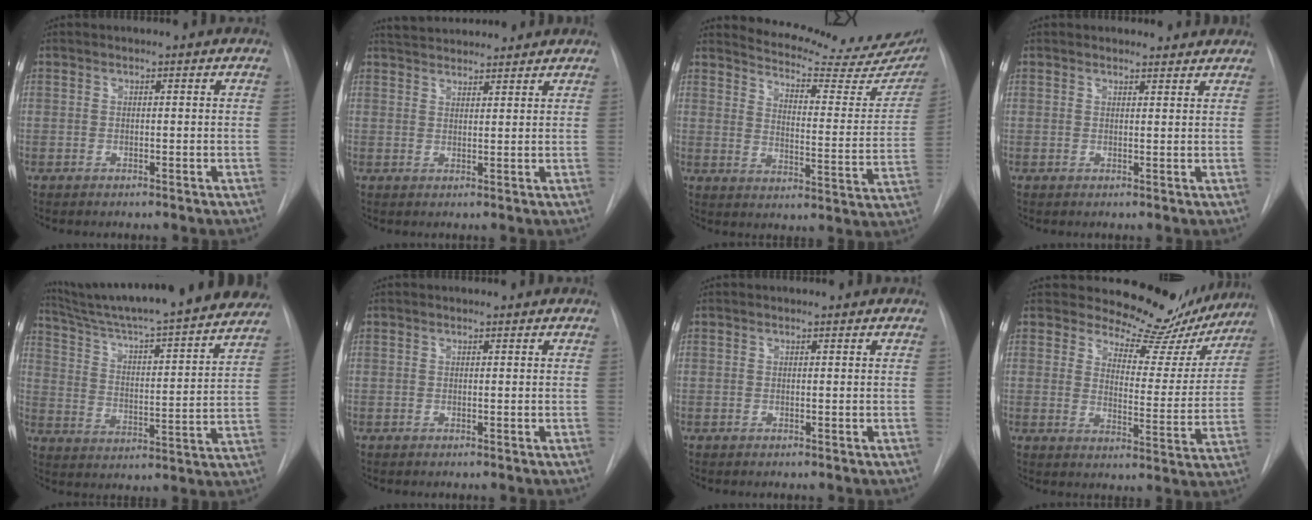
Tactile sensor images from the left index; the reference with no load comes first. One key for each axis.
{"total": 7.9, "fx": 7.5, "fy": 1.4, "fz": 2.2, "tx": -0.039, "ty": 0.034, "tz": 0.113}
{"total": 20.6, "fx": 18.8, "fy": 3.9, "fz": 7.3, "tx": -0.094, "ty": -0.069, "tz": 0.222}
{"total": 2.7, "fx": 2.5, "fy": 0.8, "fz": 0.1, "tx": -0.005, "ty": 0.001, "tz": 0.026}
{"total": 28.7, "fx": 26.0, "fy": 1.5, "fz": 11.8, "tx": -0.191, "ty": -0.047, "tz": 0.354}
{"total": 0.0}
{"total": 0.0}
{"total": 14.8, "fx": 13.4, "fy": 5.7, "fz": 3.1, "tx": -0.017, "ty": -0.031, "tz": 0.148}